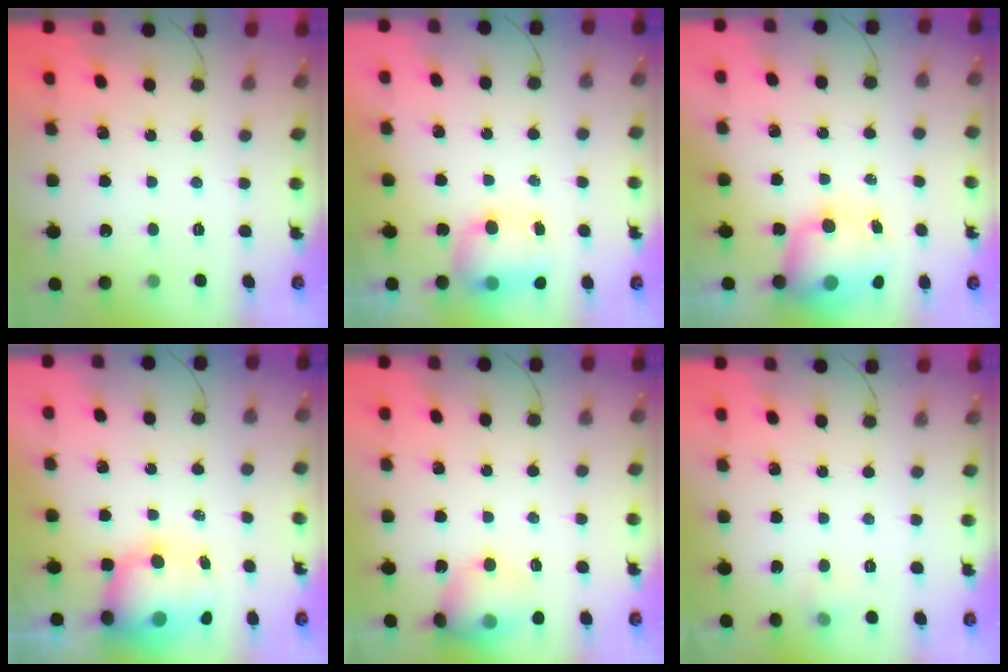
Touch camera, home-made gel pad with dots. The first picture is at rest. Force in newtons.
{"total": 11.2, "press": 9.0, "slide": 6.7}
{"total": 11.8, "press": 11.4, "slide": 2.9}
{"total": 10.9, "press": 10.5, "slide": 2.6}
{"total": 12.0, "press": 11.9, "slide": 1.8}
{"total": 4.3, "press": 4.0, "slide": 1.6}